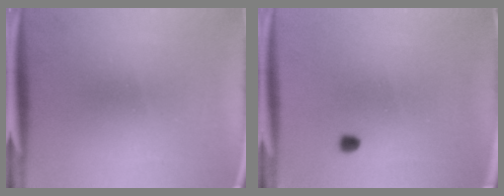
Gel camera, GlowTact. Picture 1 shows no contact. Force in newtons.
{"total": 1.0}